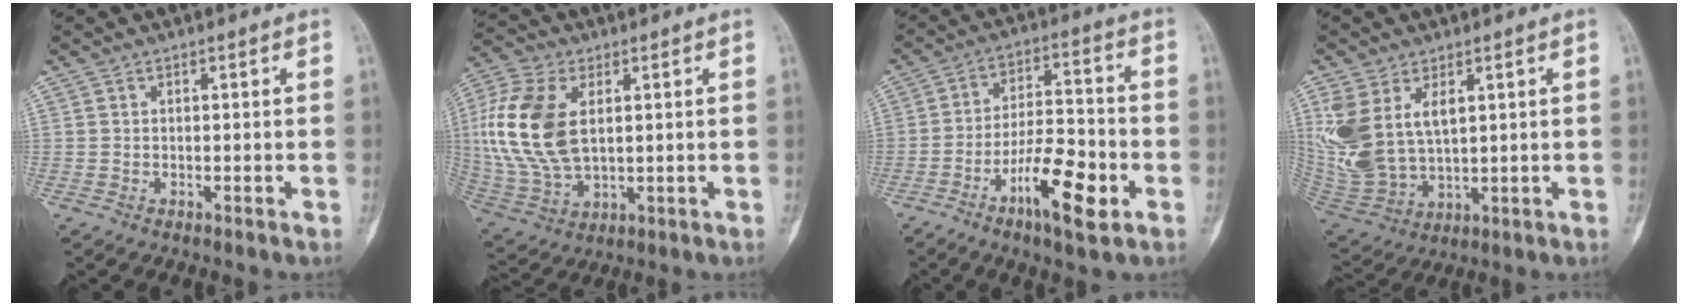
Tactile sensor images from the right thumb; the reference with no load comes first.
{"total": 17.1, "force": [2.7, 10.1, 13.5], "torque": [-0.294, -0.004, 0.057]}
{"total": 13.2, "force": [-5.8, 4.3, 11.0], "torque": [-0.182, 0.029, -0.096]}
{"total": 13.7, "force": [4.4, 8.3, 10.1], "torque": [-0.207, -0.013, 0.108]}